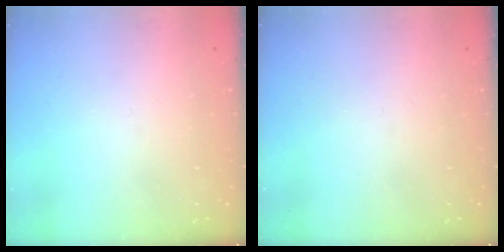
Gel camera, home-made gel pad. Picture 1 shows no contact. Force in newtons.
{"total": 0.0}